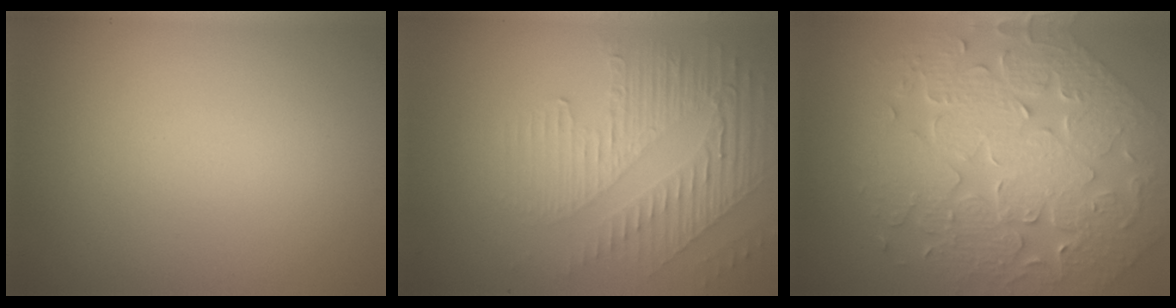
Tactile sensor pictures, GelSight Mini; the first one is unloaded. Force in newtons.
{"total": 5.3, "press": 3.3, "slide": 4.2}
{"total": 9.2, "press": 6.8, "slide": 6.2}